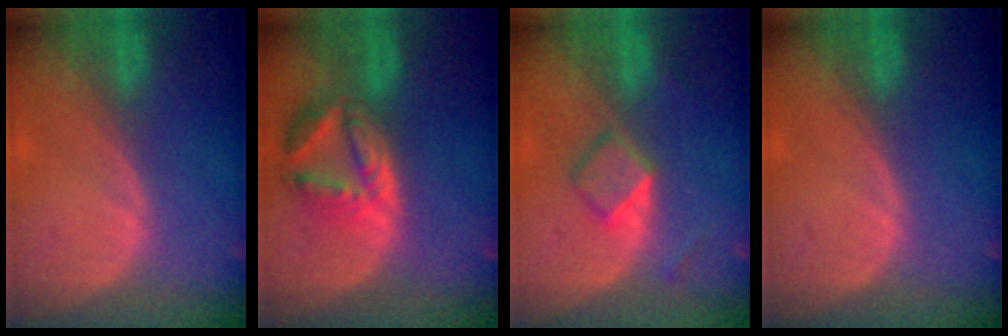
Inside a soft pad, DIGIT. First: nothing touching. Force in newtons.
{"total": 8.1, "press": 7.2, "slide": 3.7}
{"total": 4.1, "press": 3.9, "slide": 1.1}
{"total": 0.0}